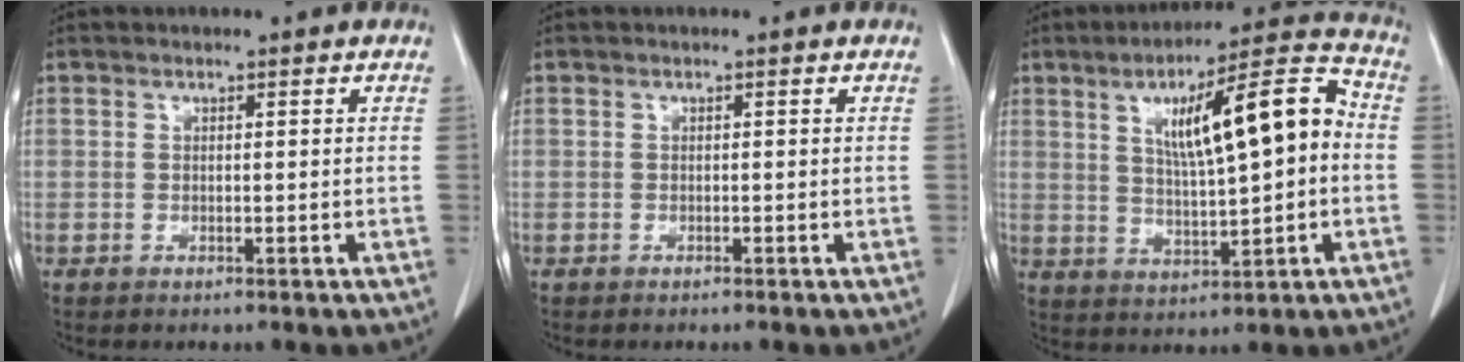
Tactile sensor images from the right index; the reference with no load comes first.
{"total": 0.0}
{"total": 14.5, "force": [2.1, 2.6, 14.1], "torque": [-0.218, 0.033, 0.033]}